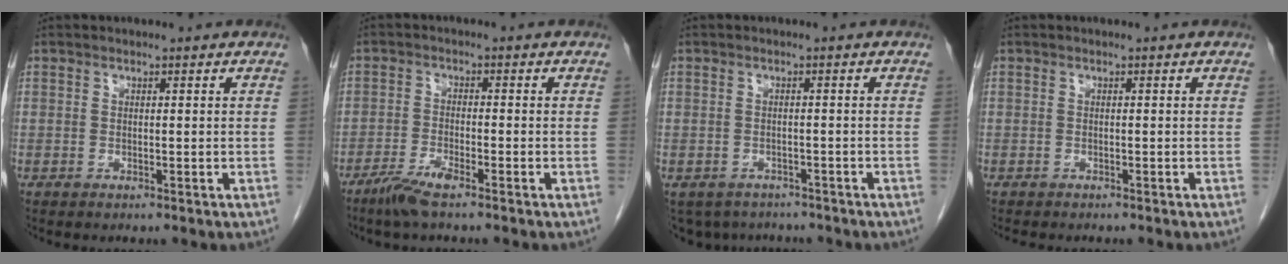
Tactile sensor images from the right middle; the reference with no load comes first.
{"total": 4.2, "force": [-3.2, 0.2, 2.7], "torque": [-0.060, -0.008, -0.065]}
{"total": 6.2, "force": [-5.2, 3.1, 0.8], "torque": [-0.008, 0.000, -0.067]}
{"total": 2.8, "force": [-2.4, 0.7, 1.2], "torque": [-0.020, -0.006, -0.027]}